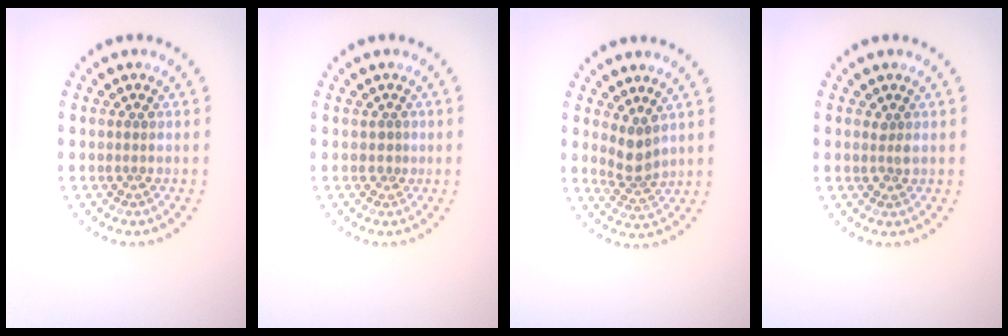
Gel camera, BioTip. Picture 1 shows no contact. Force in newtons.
{"total": 0.6, "press": 0.3, "slide": 0.5}
{"total": 2.5, "press": 1.9, "slide": 1.6}
{"total": 0.7, "press": 0.6, "slide": 0.2}